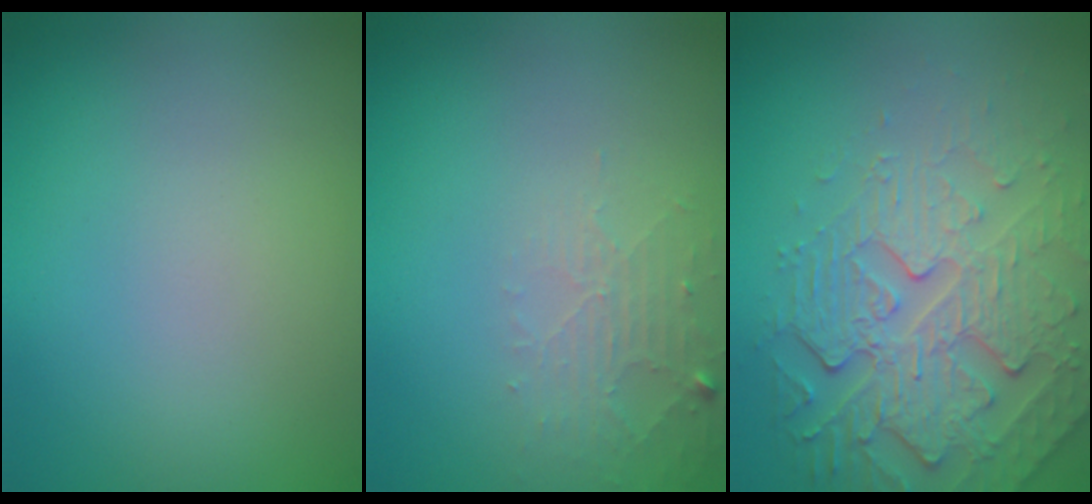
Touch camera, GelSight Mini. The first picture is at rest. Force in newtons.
{"total": 1.9, "press": 1.9, "slide": 0.3}
{"total": 5.2, "press": 4.7, "slide": 2.2}